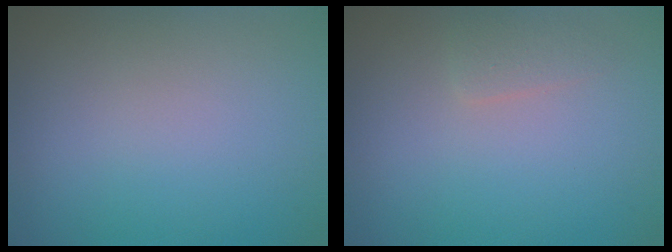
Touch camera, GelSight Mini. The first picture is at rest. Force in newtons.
{"total": 1.0, "press": 1.0, "slide": 0.1}